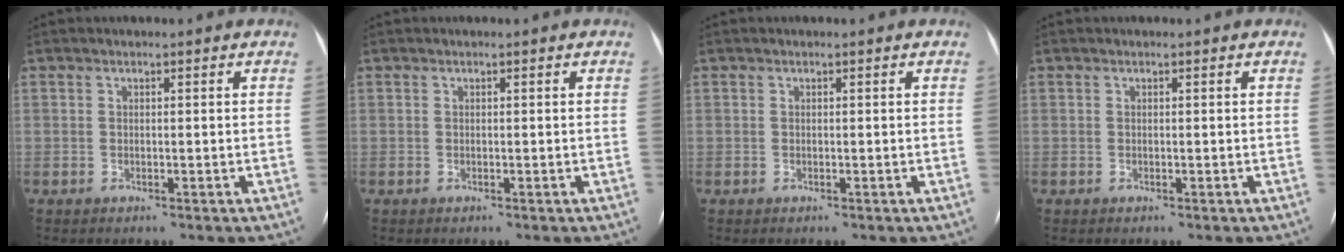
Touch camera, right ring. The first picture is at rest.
{"total": 0.0}
{"total": 0.0}
{"total": 0.0}